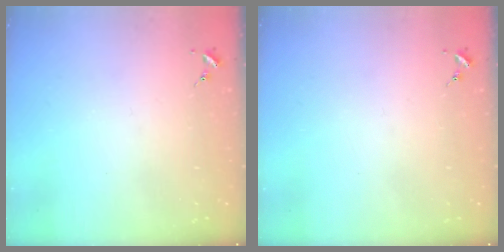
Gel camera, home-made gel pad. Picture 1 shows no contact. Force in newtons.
{"total": 0.0}